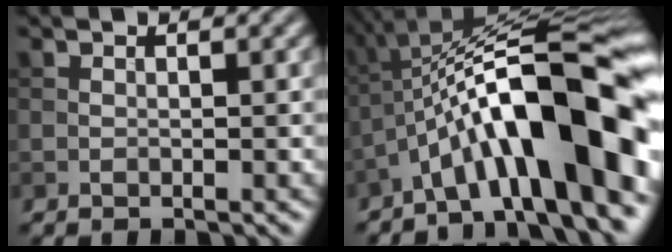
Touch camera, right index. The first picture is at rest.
{"total": 14.5, "force": [-4.5, 3.0, 13.4], "torque": [-0.200, 0.026, -0.064]}